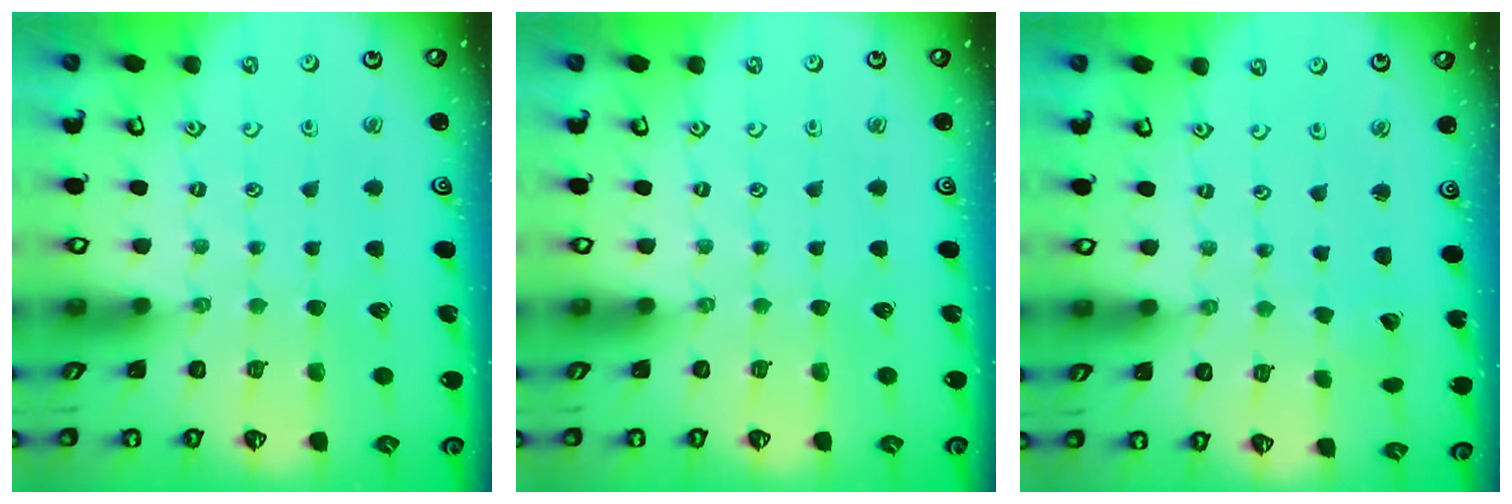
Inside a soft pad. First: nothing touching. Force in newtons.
{"total": 0.0}
{"total": 1.8, "press": 1.8, "slide": 0.0}